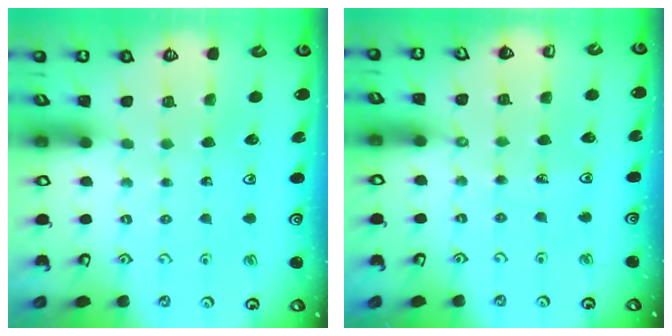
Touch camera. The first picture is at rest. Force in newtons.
{"total": 5.3, "press": 5.0, "slide": 1.6}